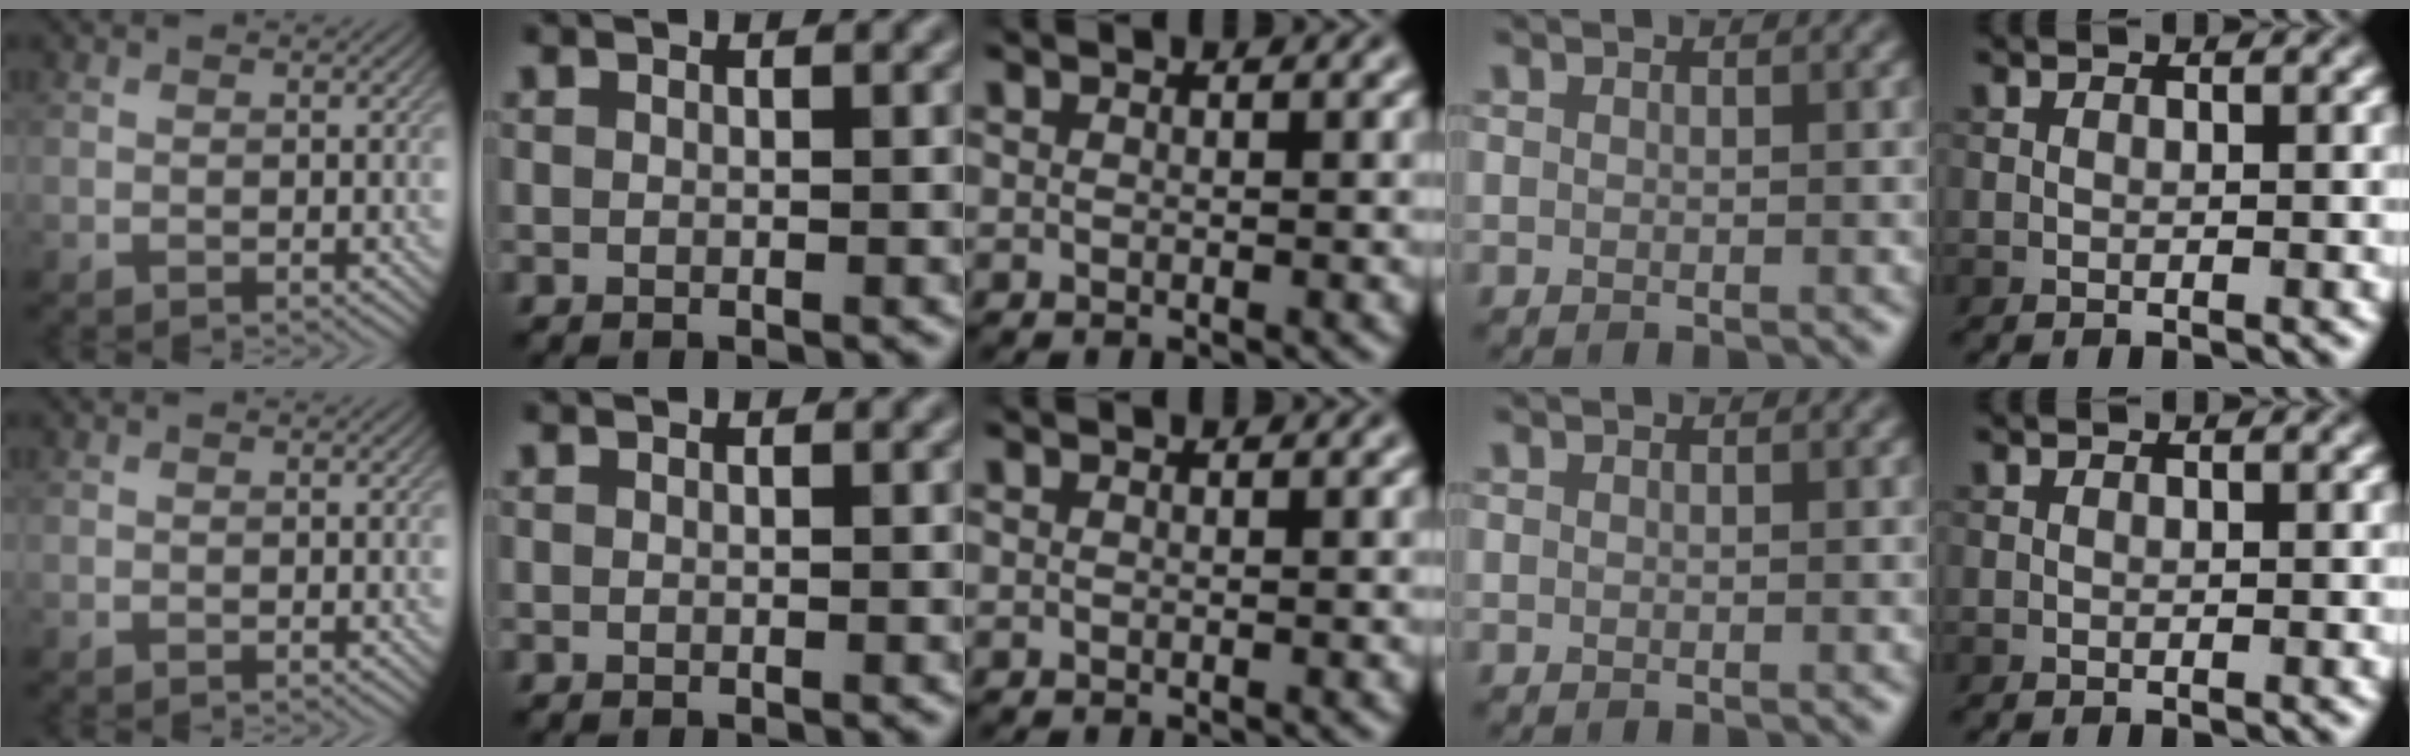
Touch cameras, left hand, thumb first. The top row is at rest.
{}